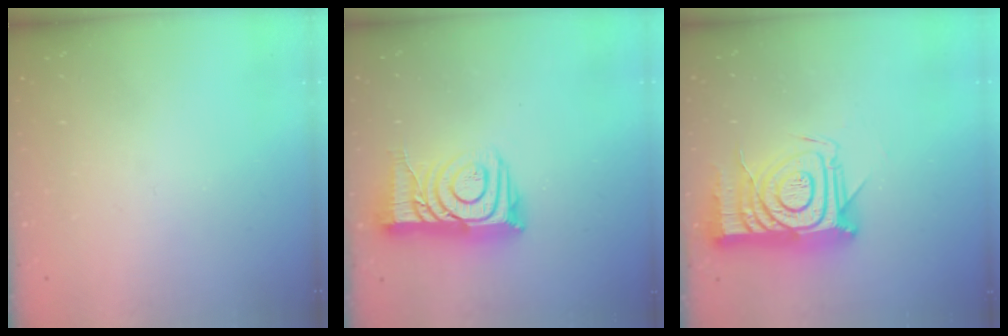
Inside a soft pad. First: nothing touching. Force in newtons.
{"total": 14.1, "press": 14.1, "slide": 1.1}
{"total": 16.2, "press": 16.2, "slide": 1.1}